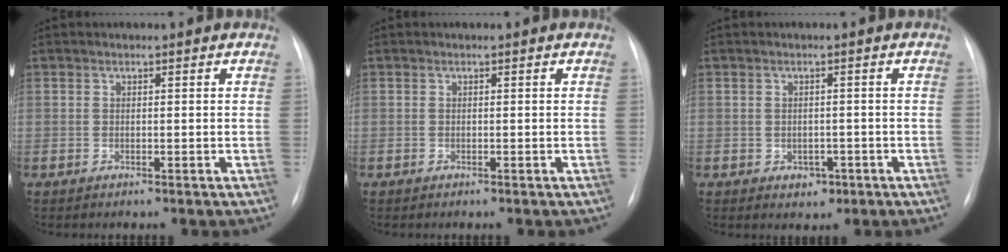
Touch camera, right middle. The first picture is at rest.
{"total": 0.0}
{"total": 2.3, "force": [-1.1, 1.8, 1.1], "torque": [-0.010, 0.003, -0.007]}